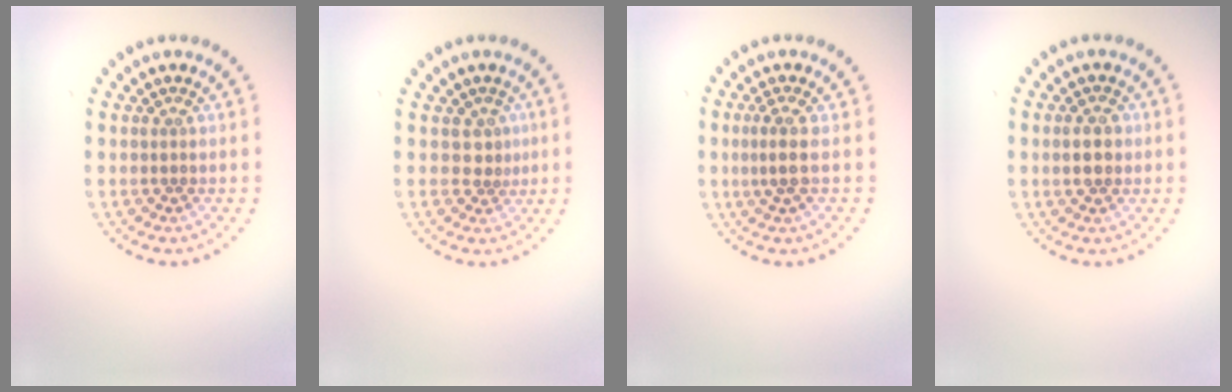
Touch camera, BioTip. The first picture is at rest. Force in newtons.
{"total": 1.5, "press": 1.0, "slide": 1.1}
{"total": 2.0, "press": 1.5, "slide": 1.4}
{"total": 2.5, "press": 2.5, "slide": 0.1}